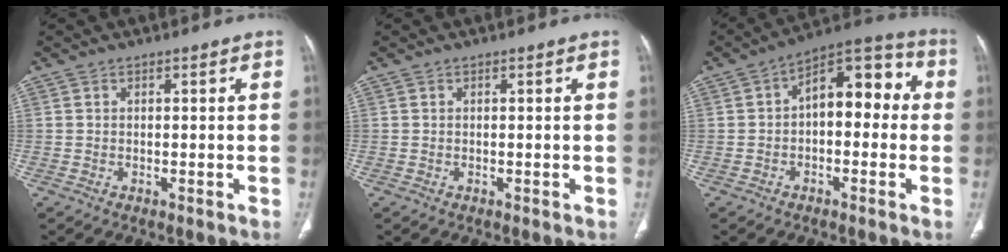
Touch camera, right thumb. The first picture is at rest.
{"total": 0.0}
{"total": 12.5, "force": [0.5, 7.1, 10.2], "torque": [-0.106, 0.046, -0.006]}